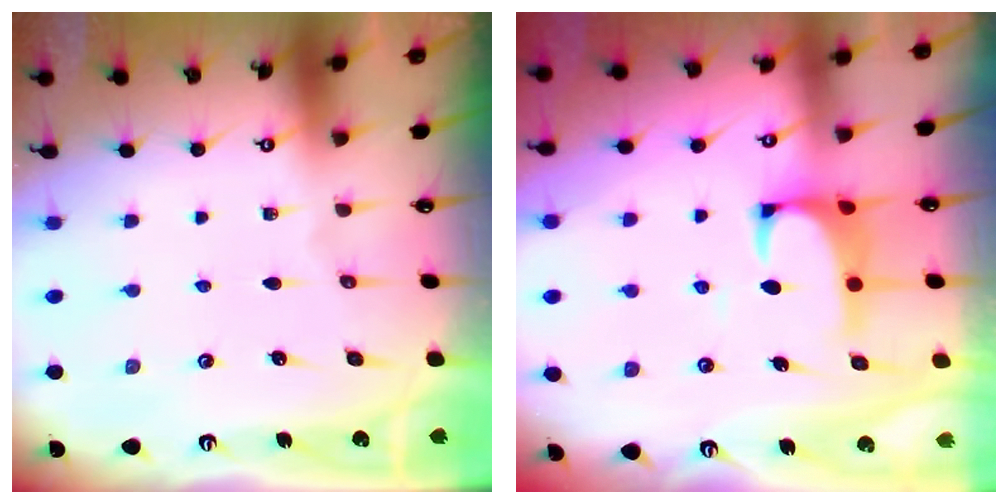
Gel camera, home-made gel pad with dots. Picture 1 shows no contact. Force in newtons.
{"total": 1.5, "press": 1.4, "slide": 0.7}